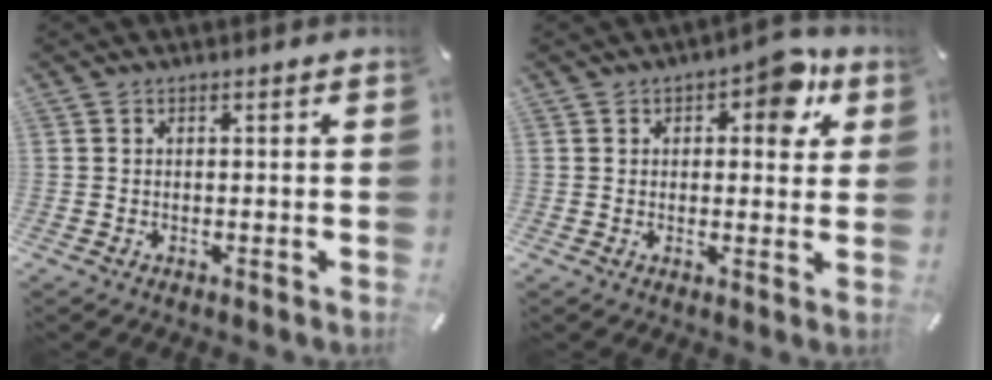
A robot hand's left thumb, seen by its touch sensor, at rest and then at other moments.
{"total": 8.4, "force": [3.9, 4.7, 5.8], "torque": [-0.051, -0.018, 0.056]}